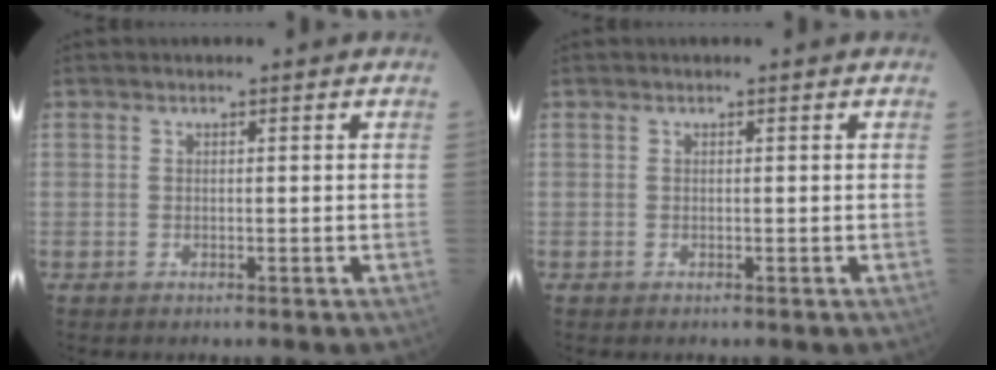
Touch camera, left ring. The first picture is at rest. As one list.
[{"total": 0.0}]